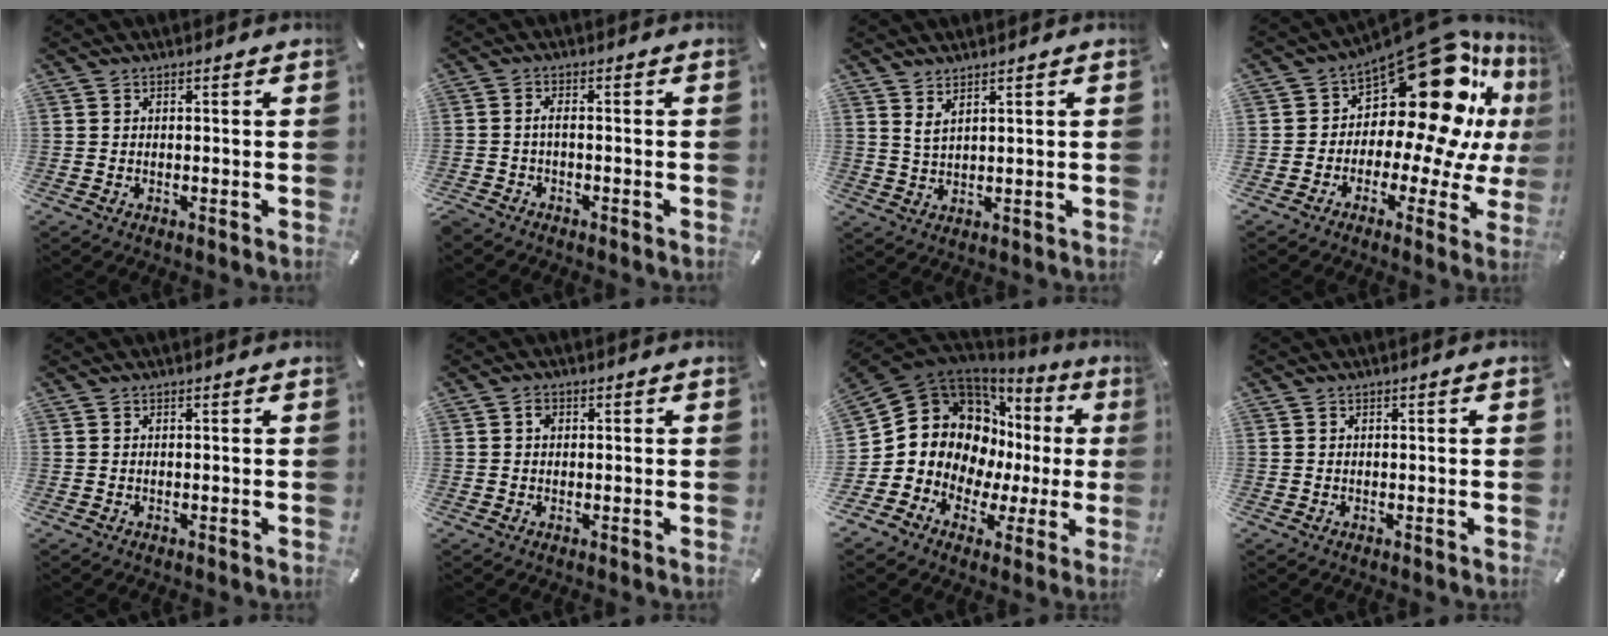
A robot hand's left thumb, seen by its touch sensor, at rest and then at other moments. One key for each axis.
{"total": 2.0, "fx": -1.2, "fy": 0.7, "fz": 1.4, "tx": -0.034, "ty": 0.003, "tz": -0.027}
{"total": 2.7, "fx": 2.0, "fy": 0.5, "fz": 1.8, "tx": -0.039, "ty": -0.001, "tz": 0.036}
{"total": 21.2, "fx": 10.0, "fy": 10.6, "fz": 15.3, "tx": -0.223, "ty": -0.098, "tz": 0.166}
{"total": 0.0}
{"total": 1.5, "fx": 0.2, "fy": 1.3, "fz": 0.9, "tx": -0.010, "ty": 0.004, "tz": -0.001}
{"total": 15.2, "fx": 3.0, "fy": 13.3, "fz": 6.8, "tx": -0.126, "ty": -0.048, "tz": 0.068}
{"total": 0.6, "fx": 0.0, "fy": 0.1, "fz": 0.6, "tx": -0.012, "ty": 0.000, "tz": 0.000}